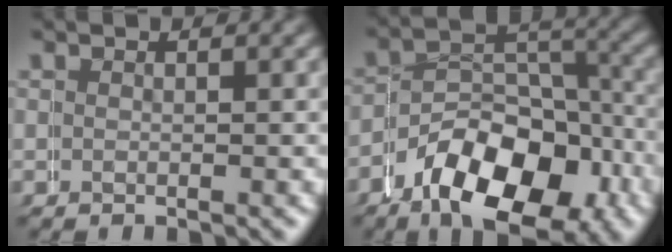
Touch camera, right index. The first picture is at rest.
{"total": 11.2, "force": [-5.3, 6.7, 7.3], "torque": [-0.106, -0.034, -0.075]}